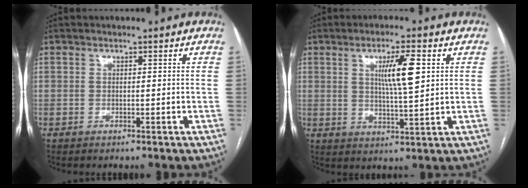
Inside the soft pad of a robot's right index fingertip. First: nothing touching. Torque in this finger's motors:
{"motor_torque": [0.71, 0.27, 0.30, 0.10]}